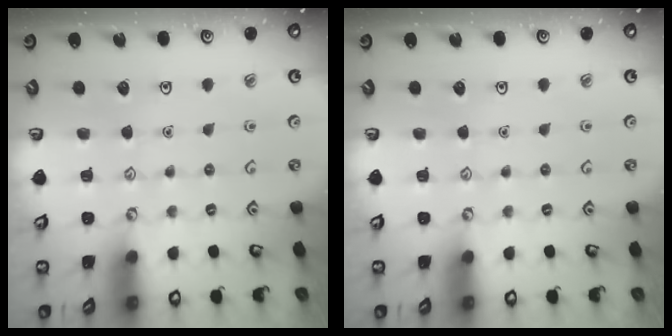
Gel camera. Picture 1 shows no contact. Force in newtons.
{"total": 0.0}